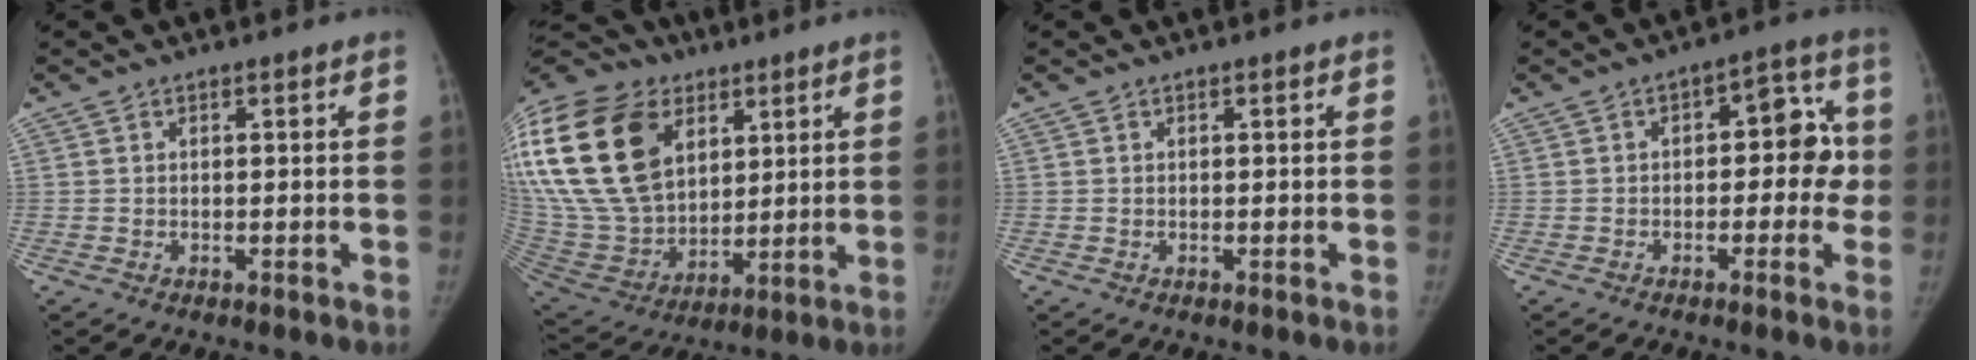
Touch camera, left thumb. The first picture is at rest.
{"total": 33.2, "force": [11.5, 22.3, 21.8], "torque": [-0.485, 0.020, 0.229]}
{"total": 0.0}
{"total": 9.8, "force": [-0.6, 5.8, 7.8], "torque": [-0.045, 0.038, -0.018]}